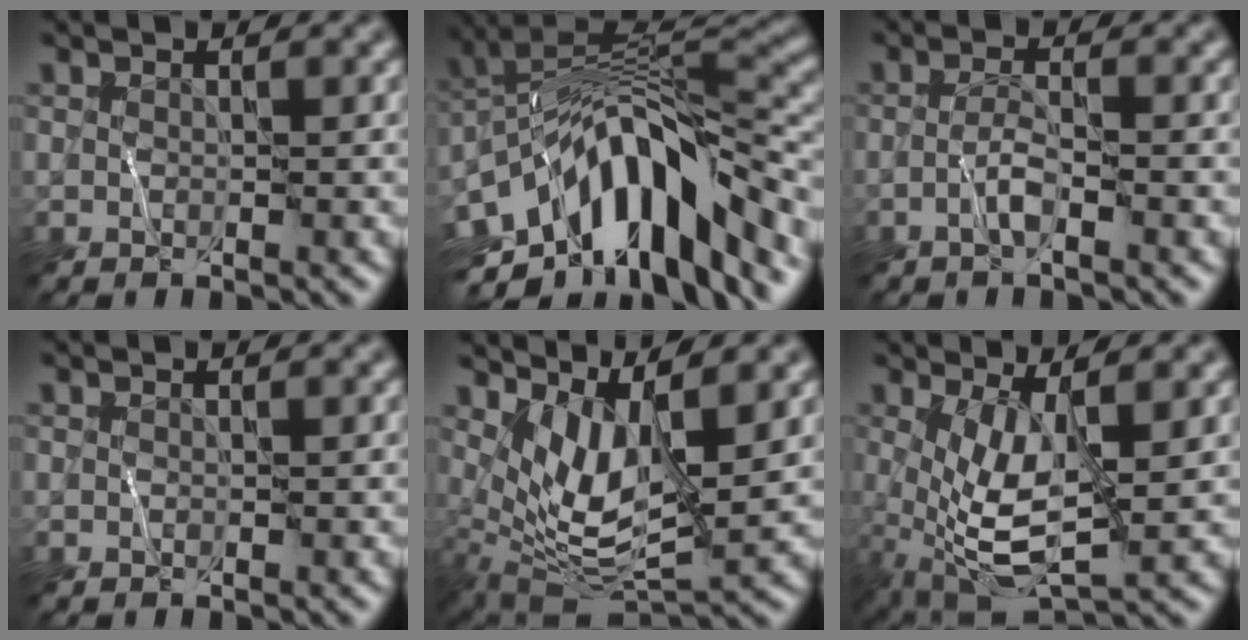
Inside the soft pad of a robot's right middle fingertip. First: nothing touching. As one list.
[{"total": 13.3, "force": [-5.6, 6.6, 10.1], "torque": [-0.154, 0.010, -0.108]}, {"total": 1.7, "force": [-0.8, 0.1, 1.5], "torque": [-0.029, 0.004, -0.021]}, {"total": 0.0}, {"total": 6.8, "force": [2.8, 2.6, 5.7], "torque": [-0.118, -0.018, 0.058]}, {"total": 6.8, "force": [0.1, 2.7, 6.3], "torque": [-0.136, -0.015, 0.004]}]